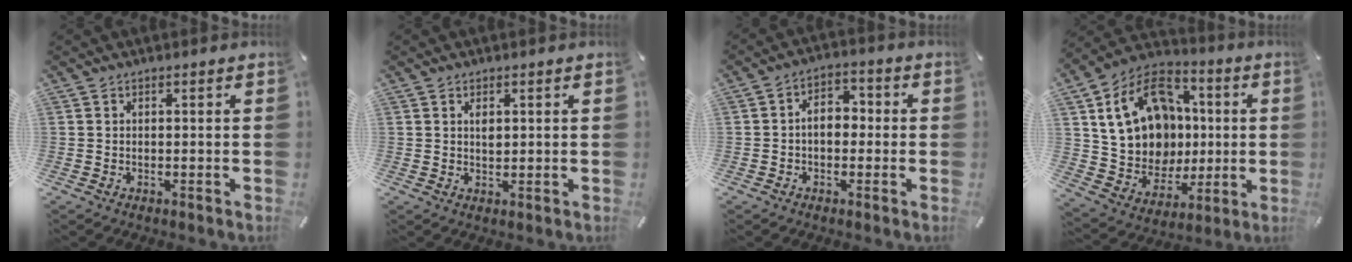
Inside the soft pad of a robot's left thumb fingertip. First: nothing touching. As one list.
[{"total": 1.8, "force": [0.6, 1.0, 1.4], "torque": [-0.023, -0.002, 0.008]}, {"total": 6.0, "force": [-0.8, 4.1, 4.4], "torque": [-0.072, 0.015, -0.017]}, {"total": 20.3, "force": [3.5, 17.0, 10.5], "torque": [-0.196, 0.000, 0.083]}]